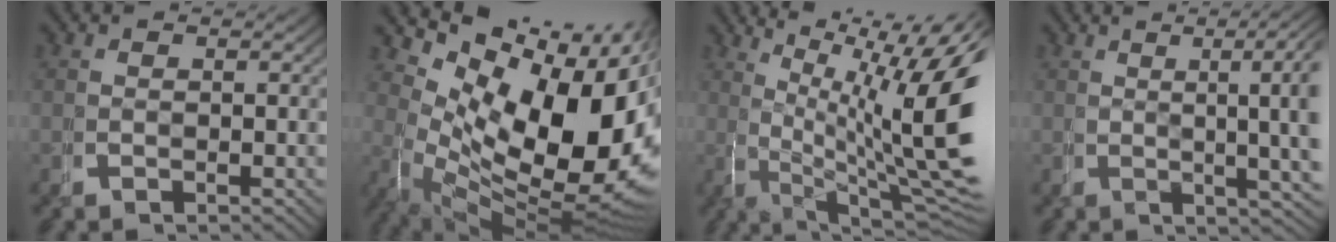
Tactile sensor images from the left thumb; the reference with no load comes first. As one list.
[{"total": 22.2, "force": [-0.1, 14.1, 17.1], "torque": [-0.265, -0.051, 0.024]}, {"total": 13.8, "force": [0.8, 7.7, 11.4], "torque": [-0.179, -0.036, 0.020]}, {"total": 9.6, "force": [2.7, 4.2, 8.2], "torque": [-0.083, 0.025, 0.028]}]